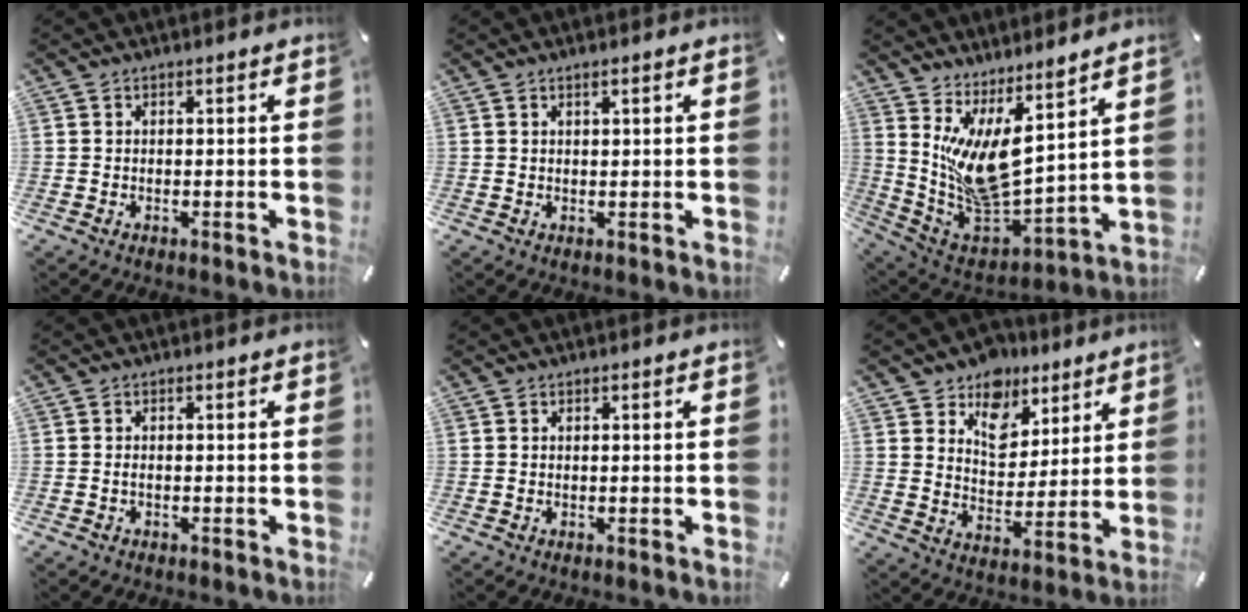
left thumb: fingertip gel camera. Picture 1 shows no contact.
{"total": 0.9, "force": [0.5, 0.3, 0.7], "torque": [-0.014, 0.001, 0.009]}
{"total": 12.1, "force": [5.6, 5.2, 9.4], "torque": [-0.209, -0.090, 0.103]}
{"total": 0.9, "force": [-0.3, 0.5, 0.6], "torque": [-0.013, 0.000, -0.007]}
{"total": 0.0}
{"total": 10.0, "force": [6.2, 7.5, 2.3], "torque": [-0.041, -0.055, 0.114]}